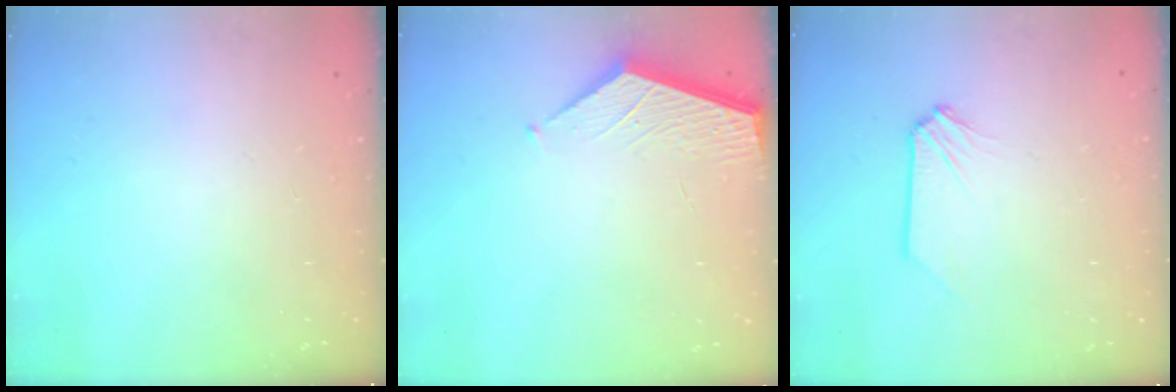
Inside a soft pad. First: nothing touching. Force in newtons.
{"total": 2.2, "press": 2.2, "slide": 0.2}
{"total": 0.0}